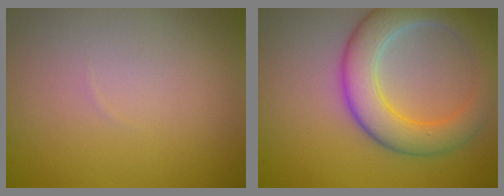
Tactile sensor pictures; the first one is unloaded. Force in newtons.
{"total": 6.5, "press": 6.5, "slide": 0.2}